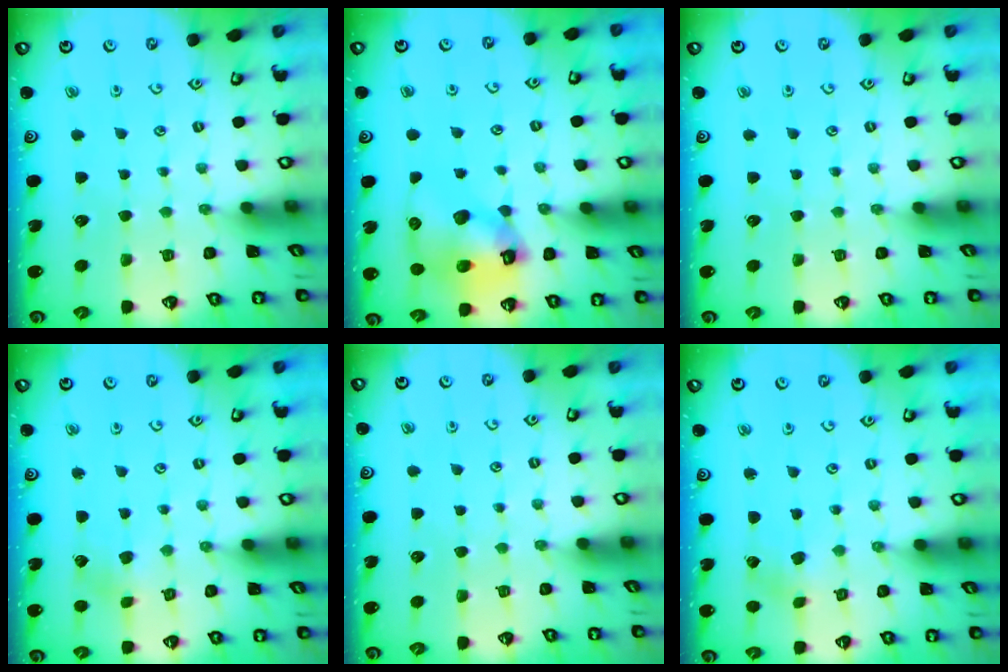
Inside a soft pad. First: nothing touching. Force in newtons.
{"total": 12.9, "press": 12.8, "slide": 1.5}
{"total": 0.0}
{"total": 2.5, "press": 2.5, "slide": 0.5}
{"total": 0.0}
{"total": 1.1, "press": 1.1, "slide": 0.1}